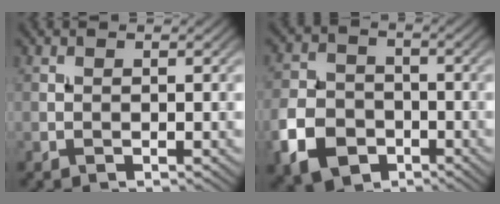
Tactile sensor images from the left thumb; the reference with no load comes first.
{"total": 8.0, "force": [-3.8, 5.9, 3.8], "torque": [-0.094, -0.016, -0.082]}